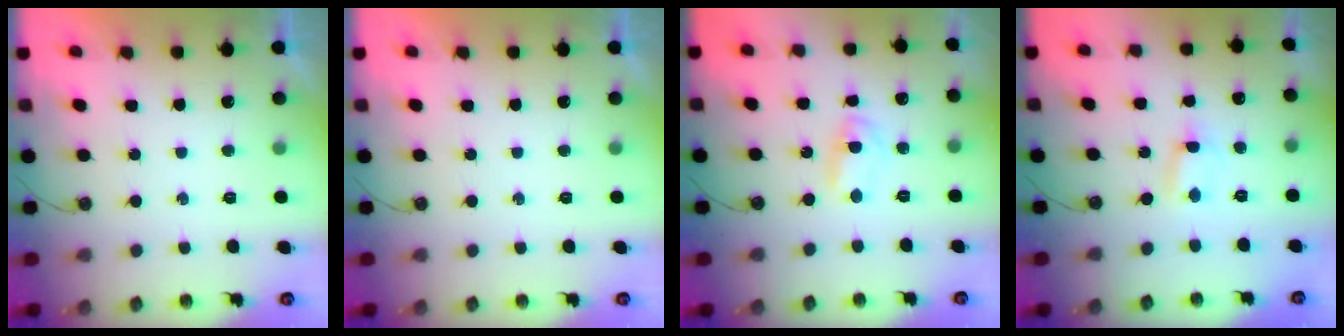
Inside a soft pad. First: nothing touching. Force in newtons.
{"total": 0.0}
{"total": 2.9, "press": 2.9, "slide": 0.2}
{"total": 0.6, "press": 0.4, "slide": 0.4}